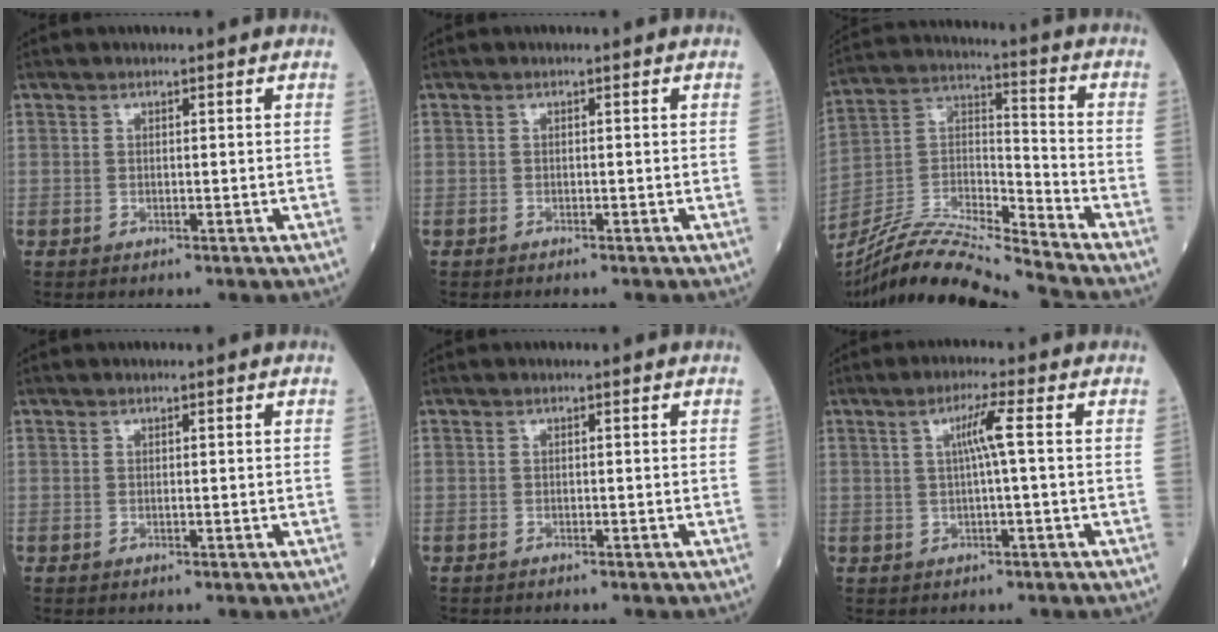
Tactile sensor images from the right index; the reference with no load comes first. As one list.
[{"total": 1.0, "force": [-0.9, 0.1, 0.4], "torque": [-0.004, 0.000, -0.012]}, {"total": 16.8, "force": [-15.7, -1.2, 5.7], "torque": [-0.104, 0.013, -0.294]}, {"total": 0.0}, {"total": 0.6, "force": [-0.6, 0.1, 0.1], "torque": [-0.003, -0.001, -0.011]}, {"total": 3.8, "force": [0.5, -0.7, 3.7], "torque": [-0.071, 0.006, 0.010]}]